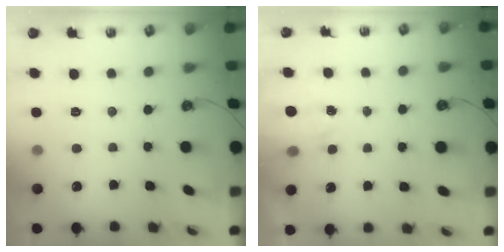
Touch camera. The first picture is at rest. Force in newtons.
{"total": 2.6, "press": 2.6, "slide": 0.3}